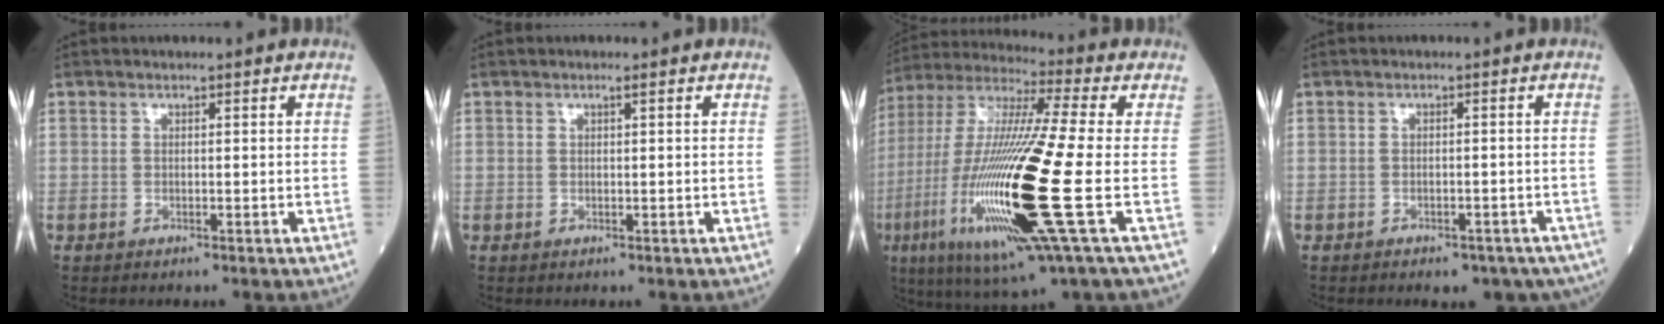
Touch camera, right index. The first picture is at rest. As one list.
[{"total": 0.8, "force": [0.4, 0.2, 0.7], "torque": [-0.021, 0.004, 0.008]}, {"total": 26.9, "force": [-5.8, 2.5, 26.1], "torque": [-0.576, -0.044, -0.116]}, {"total": 9.8, "force": [-6.7, 5.2, 5.0], "torque": [-0.075, 0.017, -0.081]}]